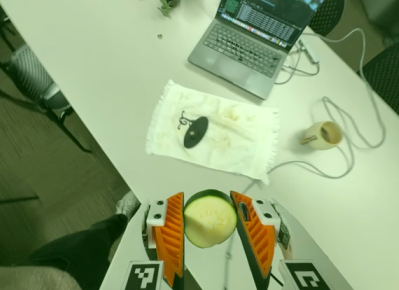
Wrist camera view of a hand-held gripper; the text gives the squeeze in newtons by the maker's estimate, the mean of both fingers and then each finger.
{"total": 8.5, "left": 8.3, "right": 8.7}